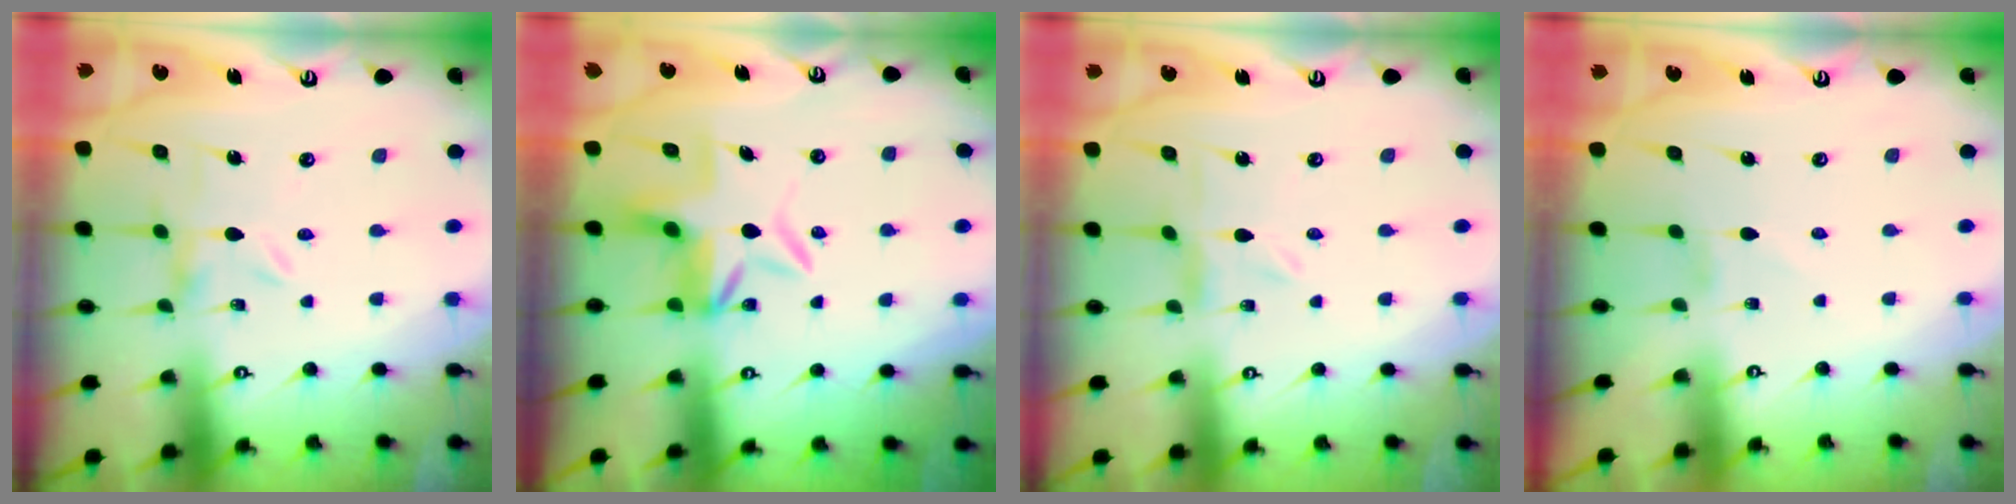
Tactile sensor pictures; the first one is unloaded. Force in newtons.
{"total": 6.5, "press": 6.0, "slide": 2.6}
{"total": 0.0}
{"total": 1.0, "press": 1.0, "slide": 0.1}